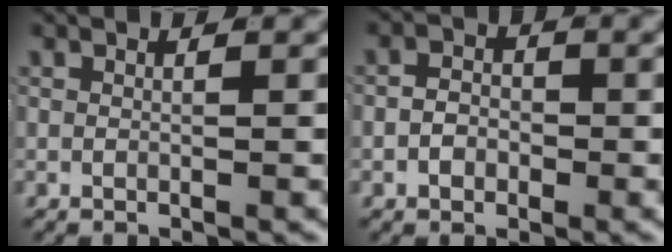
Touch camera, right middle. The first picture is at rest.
{"total": 1.9, "force": [-0.8, 1.5, 0.8], "torque": [0.001, -0.002, -0.018]}